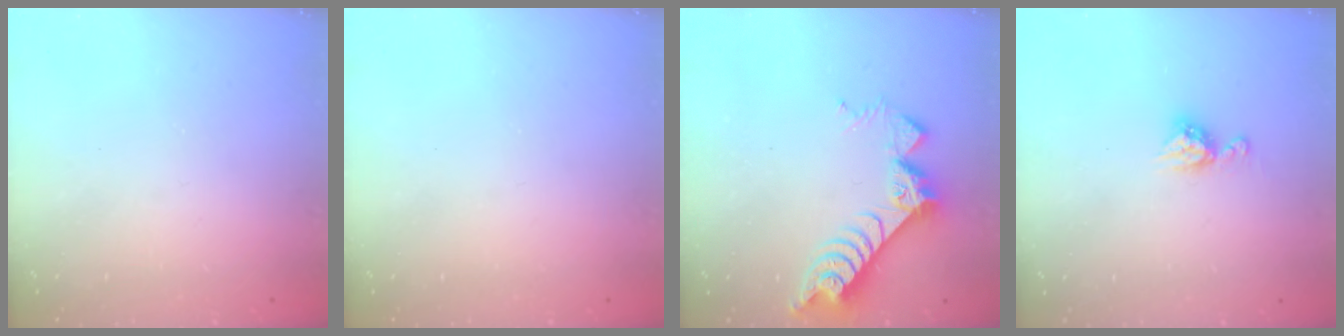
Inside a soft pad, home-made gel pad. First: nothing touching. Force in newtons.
{"total": 0.0}
{"total": 9.3, "press": 9.3, "slide": 1.0}
{"total": 7.3, "press": 7.2, "slide": 0.7}